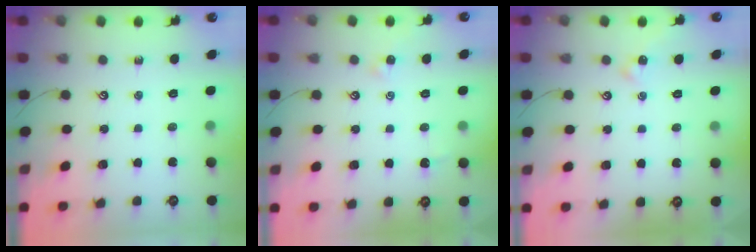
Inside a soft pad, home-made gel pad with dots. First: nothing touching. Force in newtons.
{"total": 0.9, "press": 0.8, "slide": 0.5}
{"total": 1.3, "press": 1.2, "slide": 0.4}